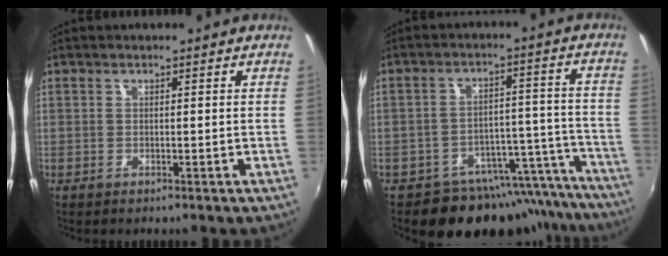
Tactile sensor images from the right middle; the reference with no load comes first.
{"total": 17.2, "force": [-15.2, 7.2, 3.5], "torque": [-0.044, 0.056, -0.195]}